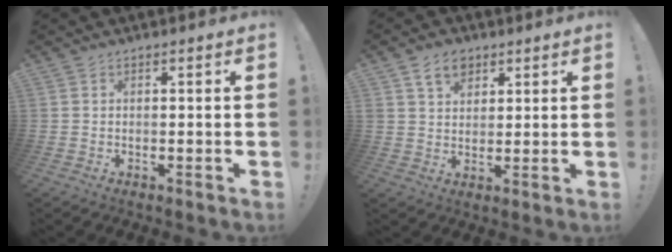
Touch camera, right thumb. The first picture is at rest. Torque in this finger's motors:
{"motor_torque": [0.37, 1.18, 0.65, 0.01, 0.05]}